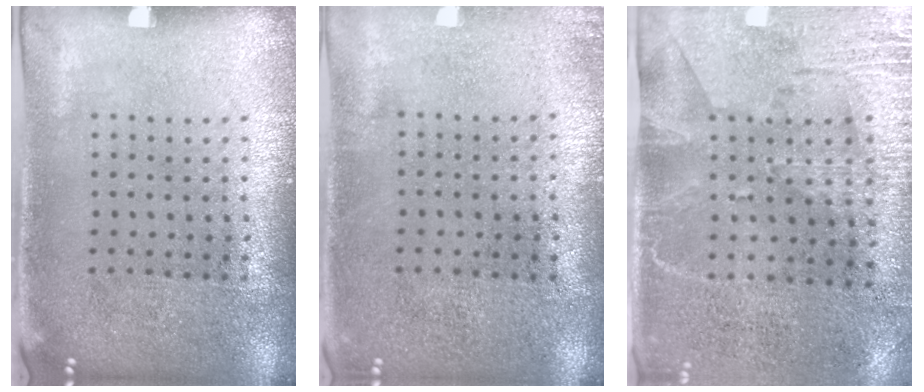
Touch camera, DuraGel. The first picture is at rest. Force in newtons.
{"total": 0.7, "press": 0.7, "slide": 0.1}
{"total": 2.9, "press": 2.5, "slide": 1.4}